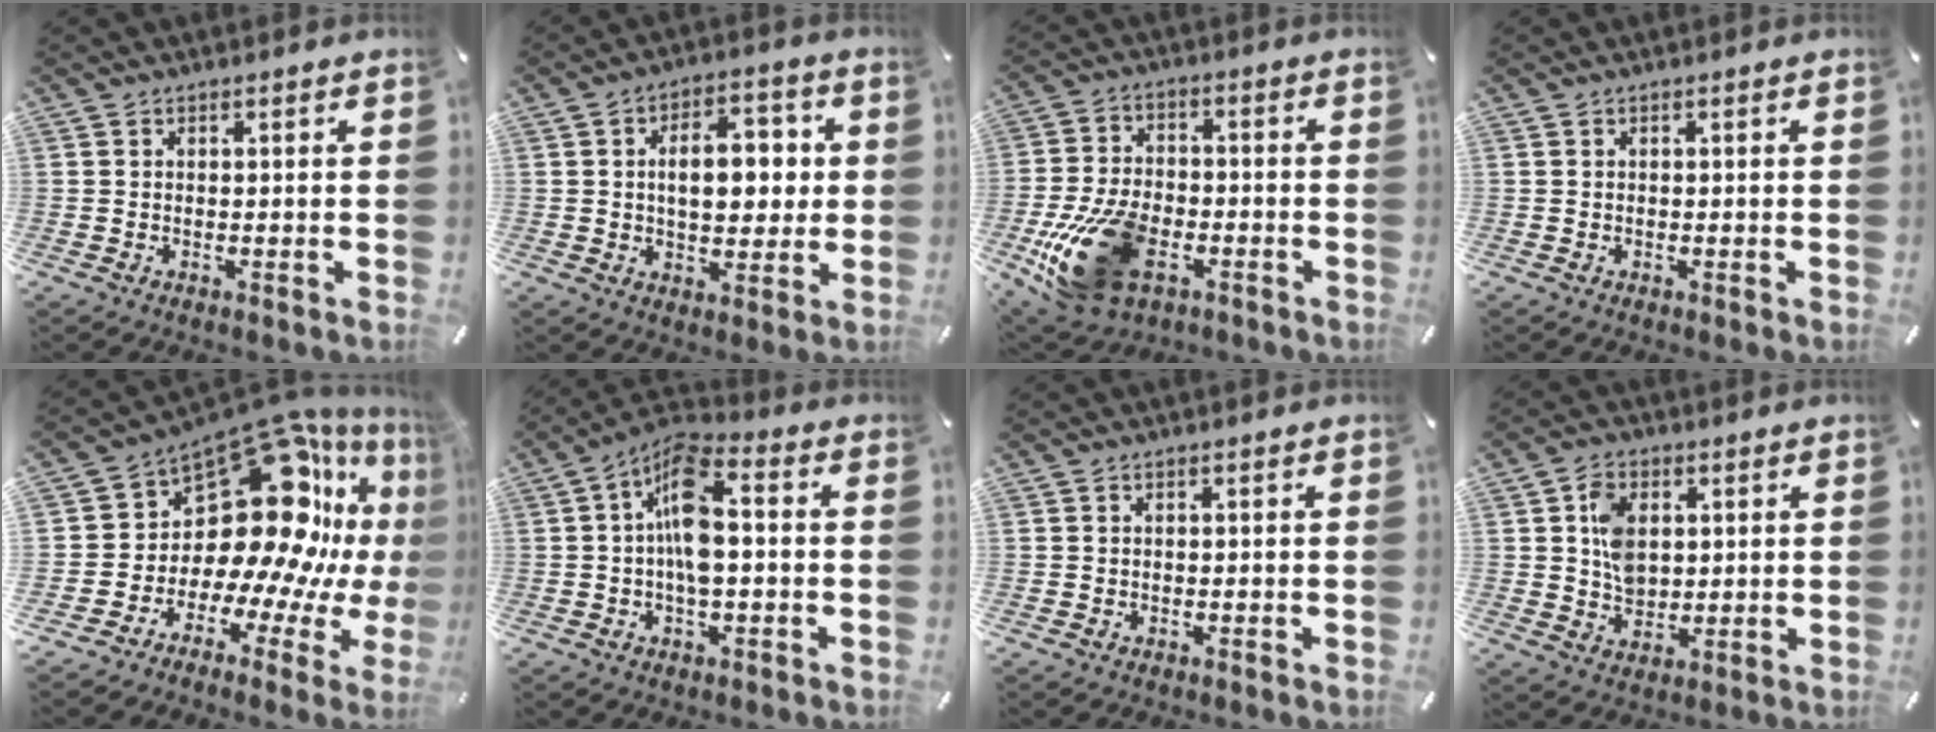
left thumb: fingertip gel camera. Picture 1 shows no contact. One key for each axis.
{"total": 11.5, "fx": 1.4, "fy": 7.1, "fz": 9.0, "tx": -0.119, "ty": 0.000, "tz": 0.019}
{"total": 18.5, "fx": -6.8, "fy": 11.4, "fz": 12.9, "tx": -0.248, "ty": 0.026, "tz": -0.105}
{"total": 0.0}
{"total": 23.8, "fx": 10.4, "fy": 13.6, "fz": 16.5, "tx": -0.233, "ty": -0.128, "tz": 0.196}
{"total": 10.6, "fx": -0.4, "fy": 4.7, "fz": 9.4, "tx": -0.192, "ty": 0.005, "tz": -0.006}
{"total": 0.0}
{"total": 7.8, "fx": 1.6, "fy": 6.1, "fz": 4.5, "tx": -0.075, "ty": 0.006, "tz": 0.031}